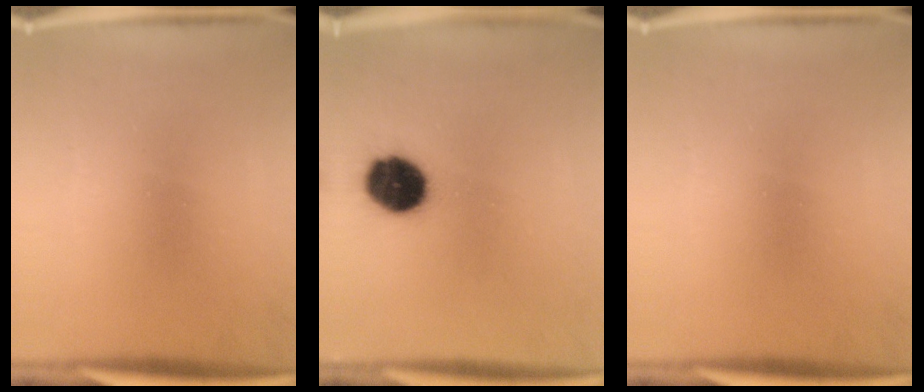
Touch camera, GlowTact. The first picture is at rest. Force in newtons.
{"total": 12.2}
{"total": 0.0}